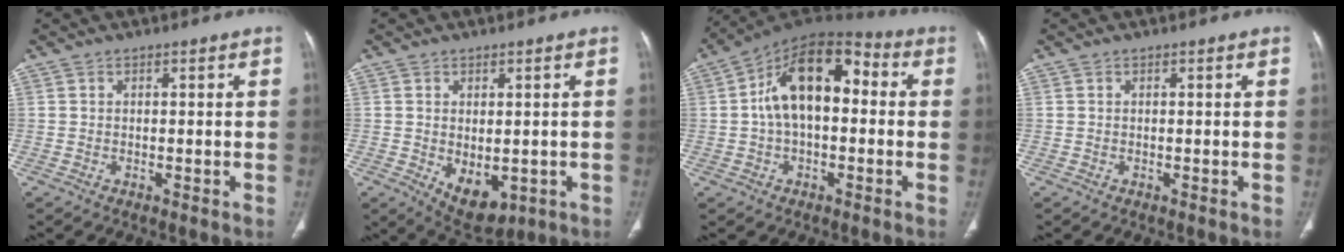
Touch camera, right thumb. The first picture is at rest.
{"total": 7.7, "force": [-1.6, 4.7, 5.9], "torque": [-0.074, -0.007, 0.000]}
{"total": 15.7, "force": [1.3, 9.0, 12.8], "torque": [-0.191, 0.044, 0.009]}
{"total": 0.0}